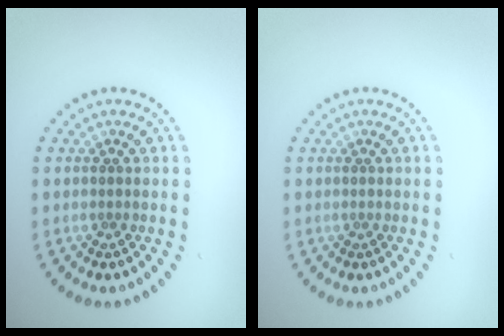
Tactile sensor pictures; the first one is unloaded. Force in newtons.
{"total": 0.0}